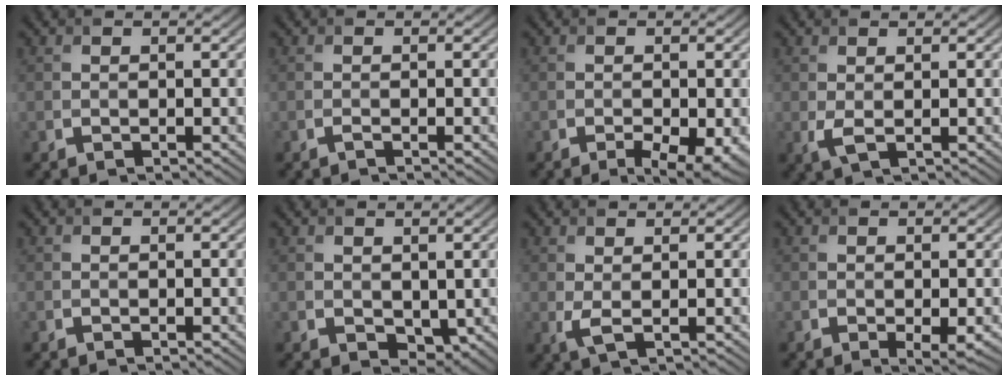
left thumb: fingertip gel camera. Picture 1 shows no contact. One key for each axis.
{"total": 0.7, "fx": -0.4, "fy": 0.0, "fz": 0.5, "tx": -0.011, "ty": -0.001, "tz": -0.009}
{"total": 4.4, "fx": -2.3, "fy": 1.4, "fz": 3.5, "tx": -0.050, "ty": -0.005, "tz": -0.022}
{"total": 1.7, "fx": 0.3, "fy": 0.6, "fz": 1.6, "tx": -0.042, "ty": -0.002, "tz": 0.008}
{"total": 0.0}
{"total": 2.4, "fx": 0.6, "fy": 1.6, "fz": 1.6, "tx": -0.031, "ty": -0.009, "tz": 0.016}
{"total": 1.9, "fx": 0.7, "fy": 0.6, "fz": 1.7, "tx": -0.044, "ty": 0.000, "tz": 0.015}
{"total": 1.7, "fx": -0.5, "fy": 0.3, "fz": 1.6, "tx": -0.029, "ty": -0.007, "tz": -0.007}